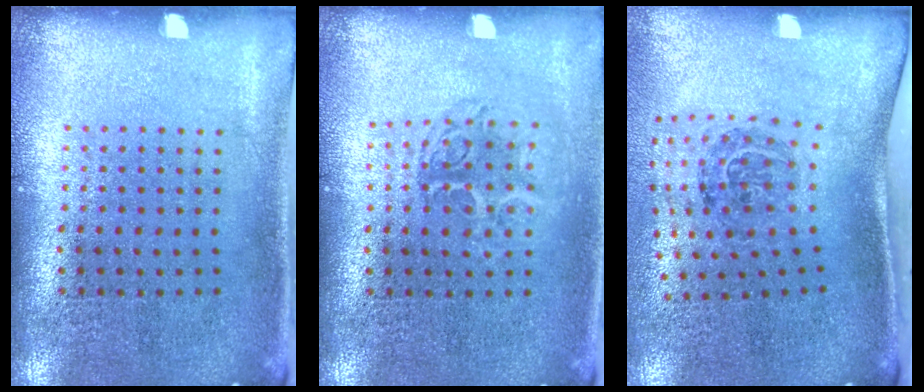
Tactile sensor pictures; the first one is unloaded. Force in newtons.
{"total": 1.4, "press": 1.1, "slide": 0.8}
{"total": 1.7, "press": 1.1, "slide": 1.3}